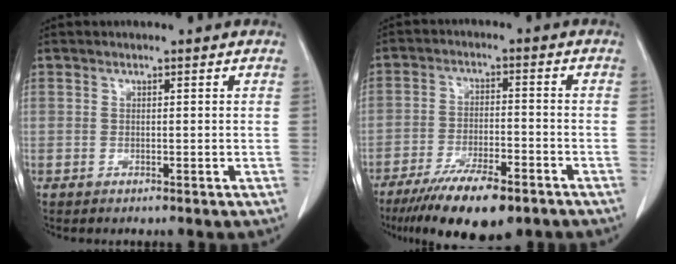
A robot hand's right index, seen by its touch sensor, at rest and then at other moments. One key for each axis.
{"total": 12.3, "fx": -8.7, "fy": 3.2, "fz": 8.1, "tx": -0.132, "ty": -0.020, "tz": -0.142}